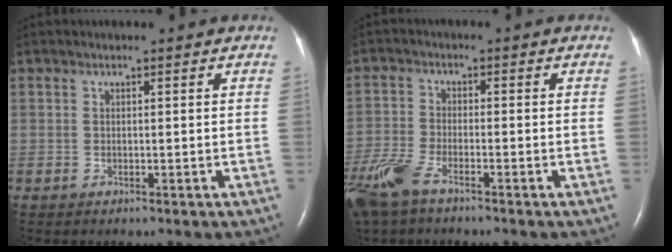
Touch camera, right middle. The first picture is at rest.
{"total": 8.2, "force": [-5.8, 2.3, 5.2], "torque": [-0.126, -0.016, -0.117]}